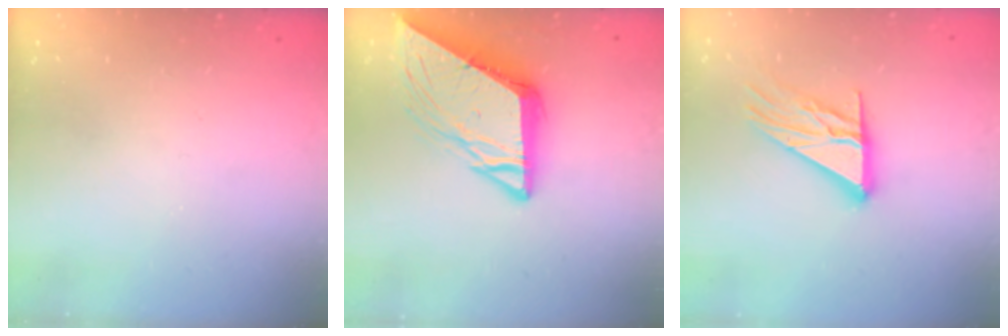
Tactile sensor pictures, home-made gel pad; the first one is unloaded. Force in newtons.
{"total": 11.0, "press": 10.9, "slide": 1.2}
{"total": 13.6, "press": 13.5, "slide": 1.3}